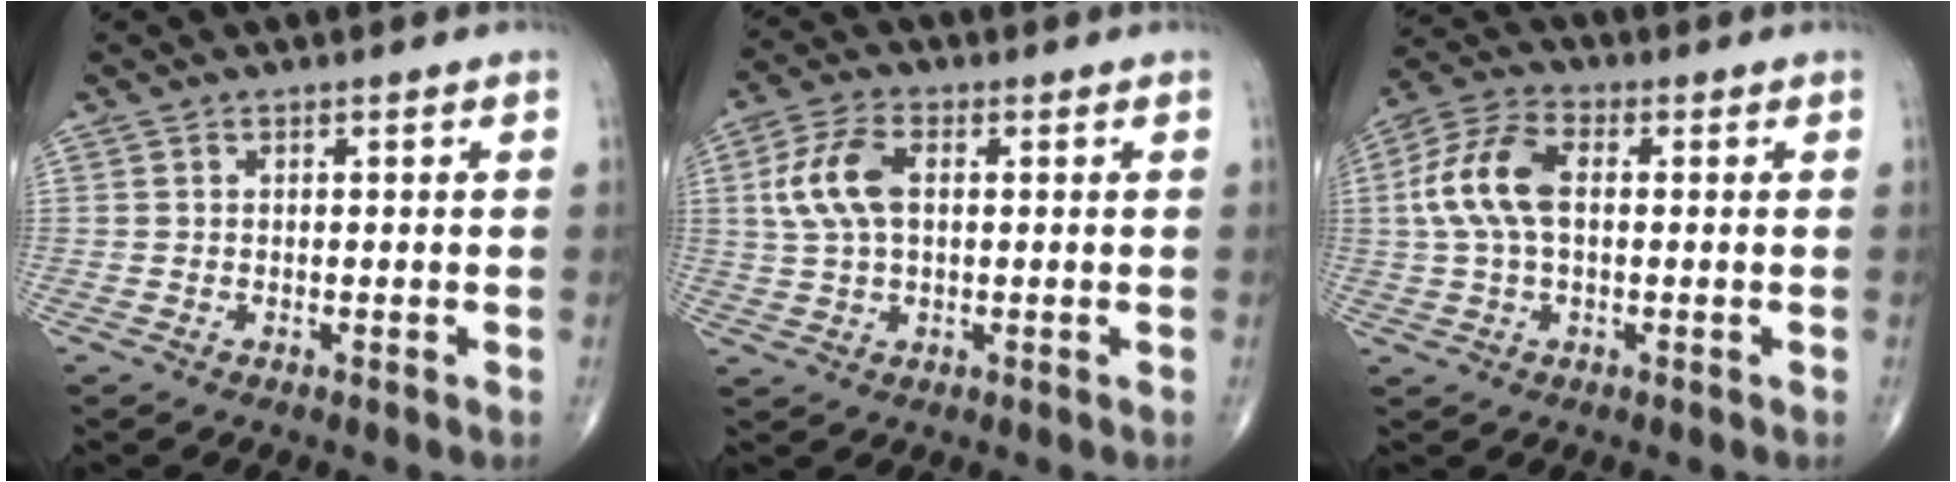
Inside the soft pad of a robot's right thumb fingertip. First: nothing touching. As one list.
[{"total": 8.7, "force": [1.4, 4.8, 7.1], "torque": [-0.155, 0.014, 0.028]}, {"total": 10.6, "force": [0.9, 5.9, 8.8], "torque": [-0.191, 0.025, 0.012]}]